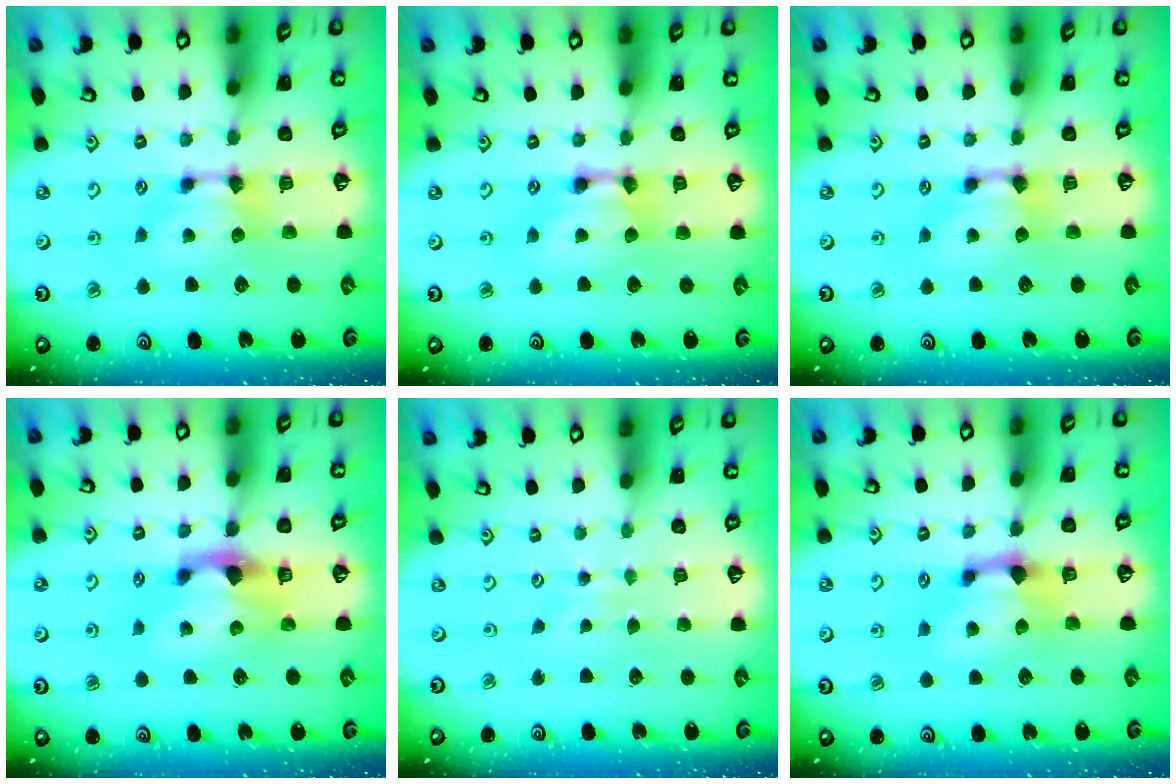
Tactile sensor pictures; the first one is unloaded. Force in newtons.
{"total": 2.0, "press": 2.0, "slide": 0.1}
{"total": 0.6, "press": 0.0, "slide": 0.6}
{"total": 3.0, "press": 2.7, "slide": 1.3}
{"total": 3.3, "press": 3.3, "slide": 0.2}
{"total": 1.4, "press": 0.9, "slide": 1.1}